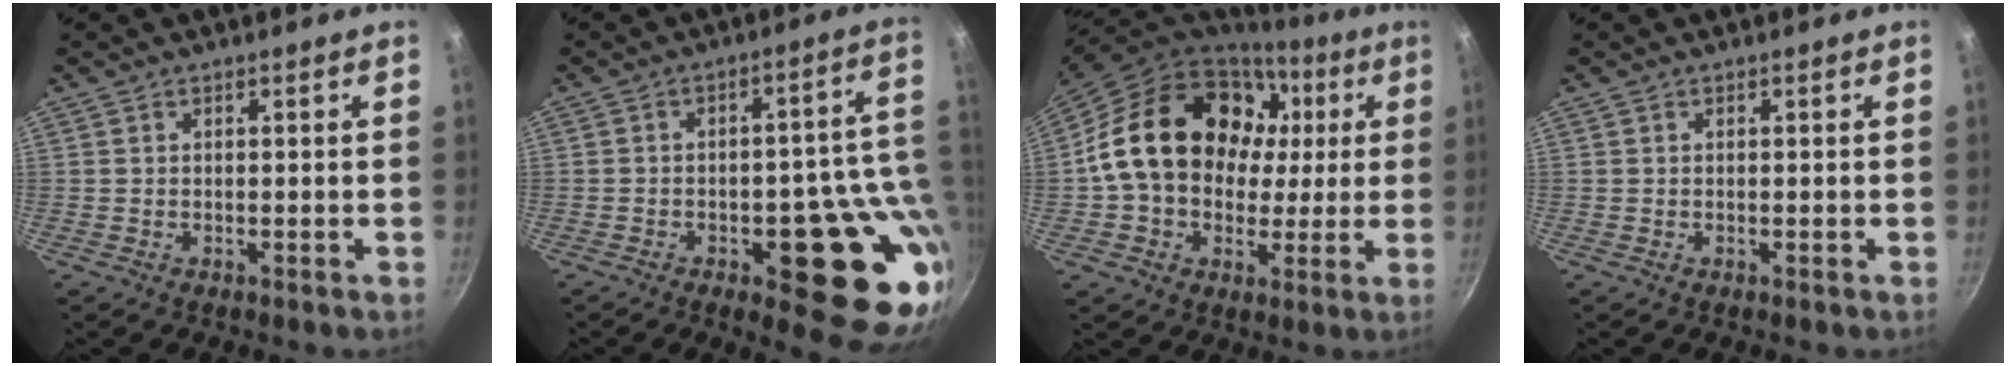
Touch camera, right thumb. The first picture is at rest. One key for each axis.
{"total": 18.9, "fx": -4.3, "fy": 7.6, "fz": 16.8, "tx": -0.145, "ty": 0.005, "tz": -0.051}
{"total": 23.1, "fx": 4.0, "fy": 17.9, "fz": 14.0, "tx": -0.215, "ty": 0.033, "tz": 0.071}
{"total": 0.0}